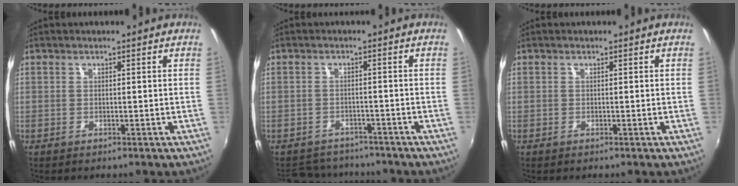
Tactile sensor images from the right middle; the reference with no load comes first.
{"total": 9.4, "force": [-8.3, 3.8, 2.2], "torque": [-0.059, 0.007, -0.119]}
{"total": 0.0}